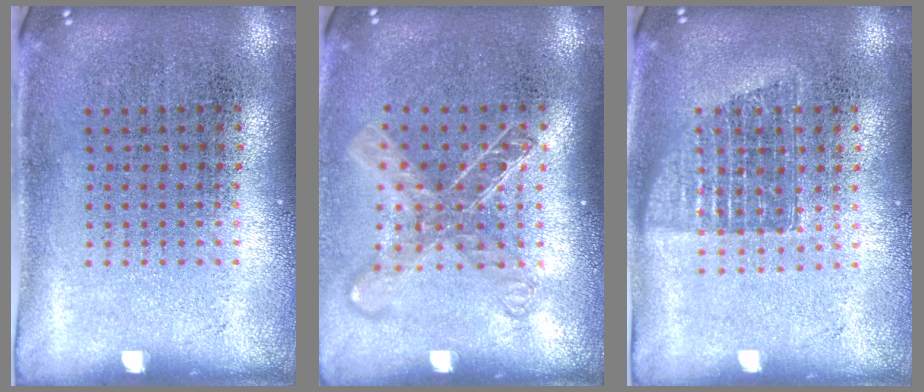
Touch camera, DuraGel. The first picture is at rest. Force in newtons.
{"total": 1.7, "press": 1.3, "slide": 1.0}
{"total": 1.2, "press": 1.1, "slide": 0.6}